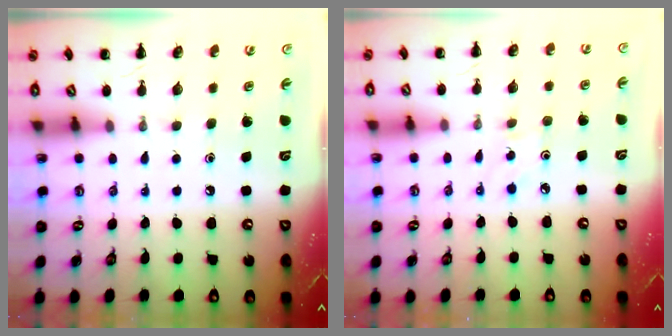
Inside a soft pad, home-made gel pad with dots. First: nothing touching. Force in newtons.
{"total": 2.1, "press": 2.0, "slide": 0.7}